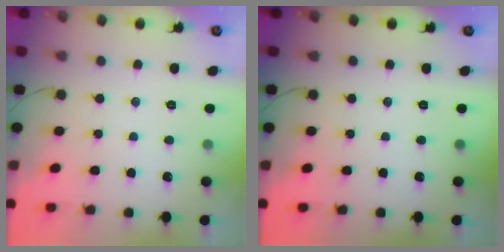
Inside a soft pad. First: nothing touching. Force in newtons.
{"total": 0.0}